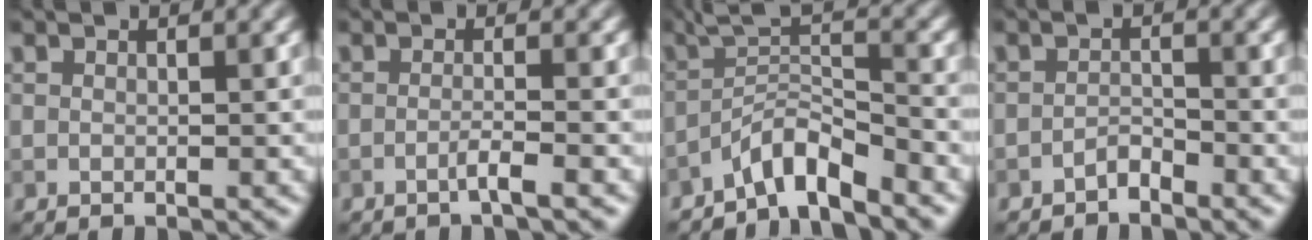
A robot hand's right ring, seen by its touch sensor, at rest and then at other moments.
{"total": 1.7, "force": [-0.8, 0.2, 1.5], "torque": [-0.021, 0.004, -0.023]}
{"total": 4.1, "force": [-3.3, 0.6, 2.5], "torque": [-0.040, 0.009, -0.071]}
{"total": 1.3, "force": [-1.2, 0.3, 0.5], "torque": [-0.008, 0.005, -0.023]}